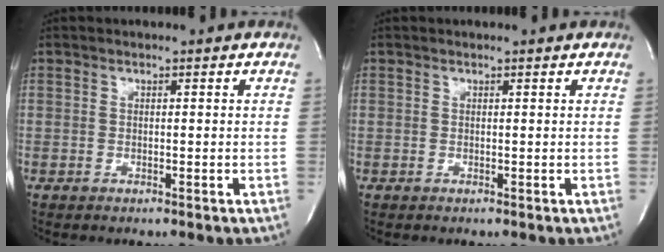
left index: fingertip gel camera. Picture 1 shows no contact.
{"total": 0.5, "force": [0.4, -0.1, 0.2], "torque": [-0.008, -0.002, 0.009]}